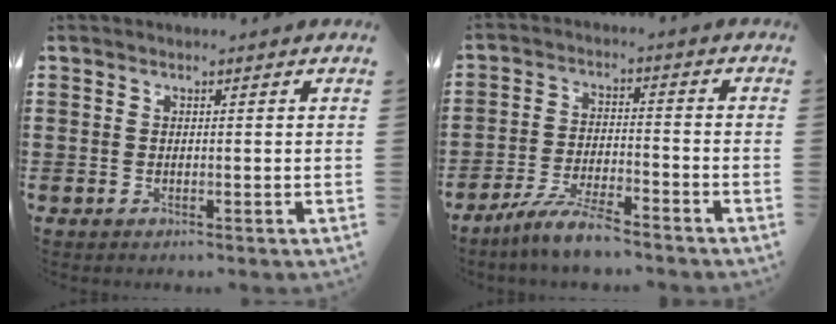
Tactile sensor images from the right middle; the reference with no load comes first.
{"total": 6.6, "force": [-5.7, 0.5, 3.2], "torque": [-0.079, -0.011, -0.111]}